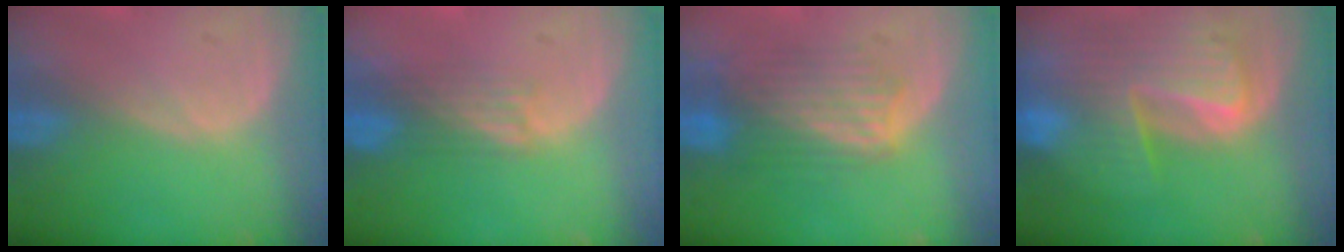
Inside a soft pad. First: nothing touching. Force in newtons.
{"total": 3.9, "press": 3.2, "slide": 2.2}
{"total": 6.3, "press": 6.3, "slide": 0.5}
{"total": 9.8, "press": 8.5, "slide": 4.9}